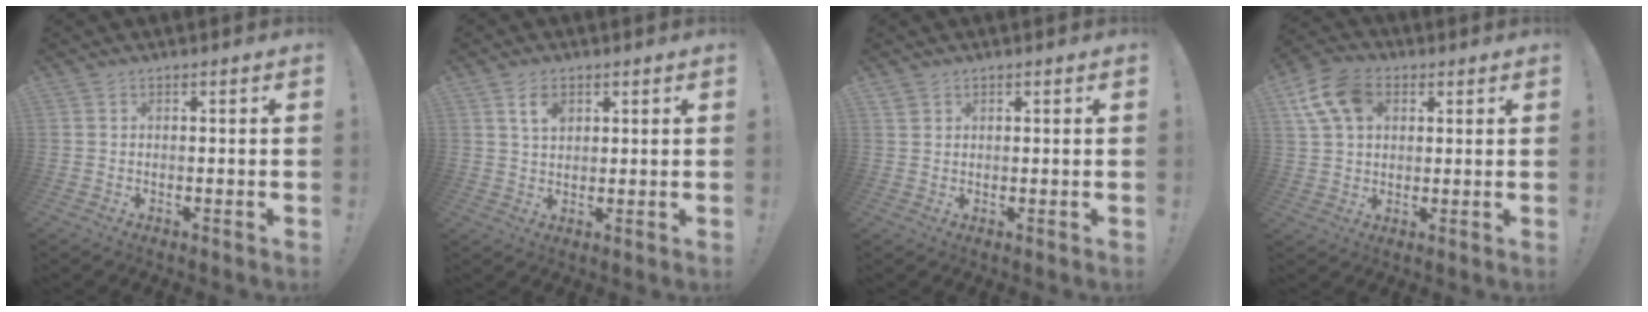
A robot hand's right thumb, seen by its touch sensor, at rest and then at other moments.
{"total": 4.9, "force": [2.2, 3.0, 3.1], "torque": [-0.046, -0.004, 0.038]}
{"total": 1.6, "force": [1.2, 0.9, 0.5], "torque": [-0.003, -0.004, 0.022]}
{"total": 12.7, "force": [4.8, 8.8, 7.7], "torque": [-0.142, -0.009, 0.094]}